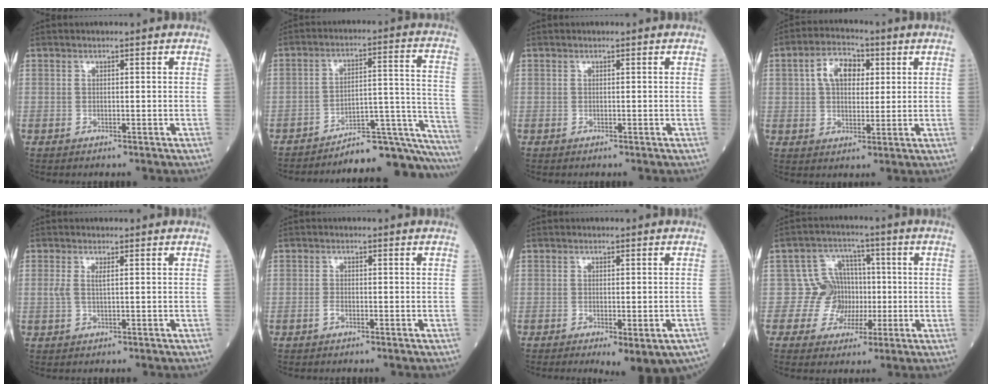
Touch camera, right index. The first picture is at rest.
{"total": 19.2, "force": [-18.3, 1.7, 5.3], "torque": [0.003, 0.053, -0.245]}
{"total": 0.0}
{"total": 7.3, "force": [2.2, 4.4, 5.4], "torque": [-0.100, 0.022, 0.037]}
{"total": 1.8, "force": [0.5, 0.4, 1.7], "torque": [-0.048, 0.007, 0.014]}
{"total": 0.9, "force": [-0.5, 0.4, 0.6], "torque": [-0.012, 0.002, -0.009]}
{"total": 9.6, "force": [-7.5, 1.7, 5.7], "torque": [-0.042, -0.008, -0.089]}
{"total": 7.0, "force": [-0.5, 6.9, 0.6], "torque": [0.004, 0.030, -0.006]}